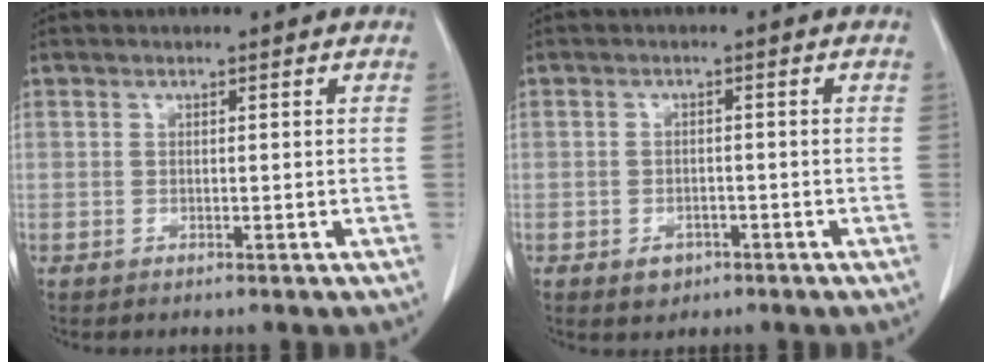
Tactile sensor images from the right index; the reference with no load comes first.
{"total": 2.5, "force": [-1.4, 1.9, 1.0], "torque": [-0.011, 0.004, -0.012]}